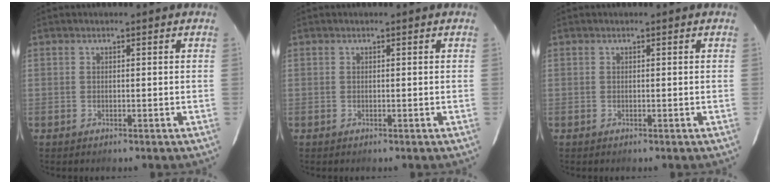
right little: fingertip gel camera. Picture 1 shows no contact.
{"total": 0.0}
{"total": 0.0}